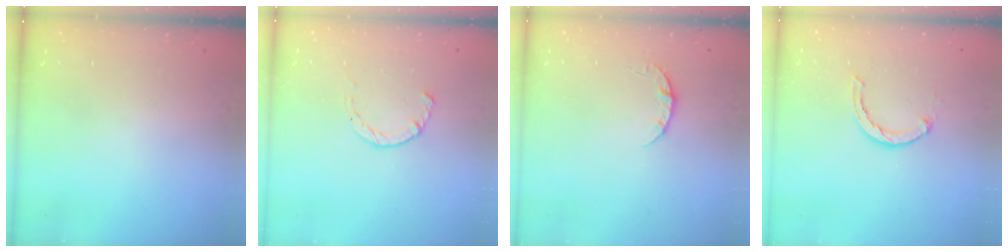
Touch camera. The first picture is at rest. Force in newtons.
{"total": 3.7, "press": 3.6, "slide": 0.5}
{"total": 4.2, "press": 4.2, "slide": 0.5}
{"total": 2.1, "press": 2.0, "slide": 0.4}